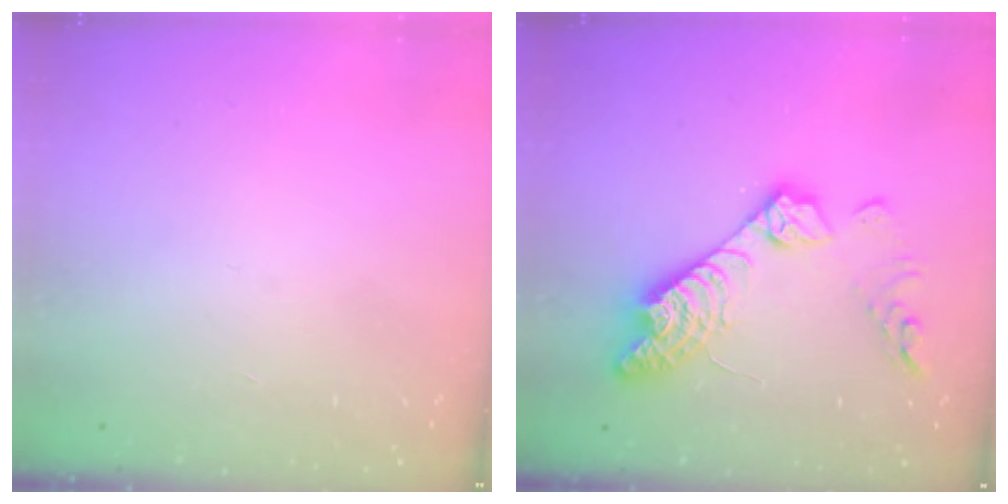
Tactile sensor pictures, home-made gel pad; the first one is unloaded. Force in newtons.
{"total": 17.3, "press": 17.3, "slide": 0.9}